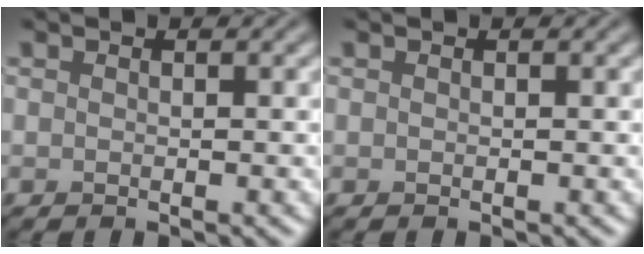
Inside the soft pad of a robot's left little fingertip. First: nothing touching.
{"total": 0.0}